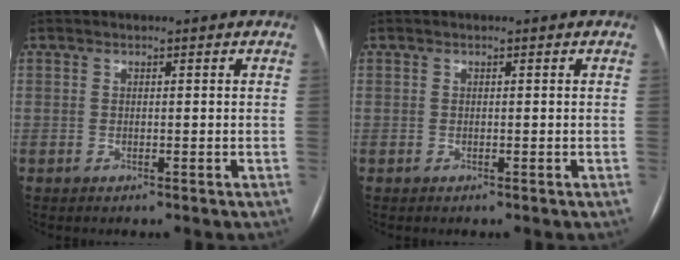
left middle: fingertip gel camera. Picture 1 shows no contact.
{"total": 0.0}